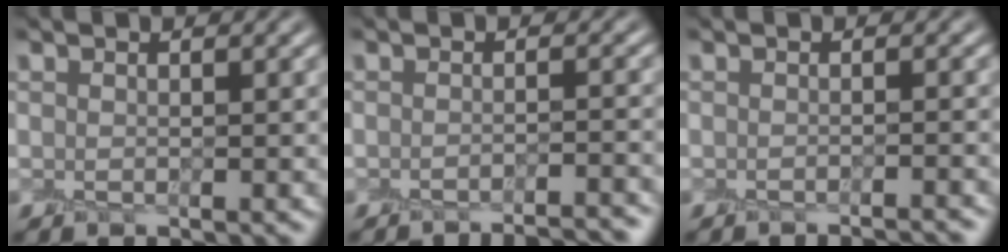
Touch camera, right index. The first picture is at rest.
{"total": 3.9, "force": [-3.7, 0.1, 1.1], "torque": [-0.018, 0.010, -0.043]}
{"total": 1.9, "force": [-1.8, -0.2, 0.5], "torque": [-0.002, -0.003, -0.020]}